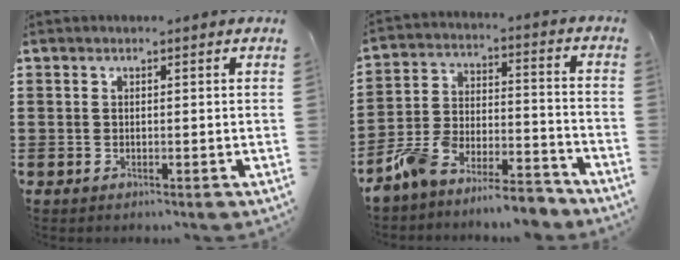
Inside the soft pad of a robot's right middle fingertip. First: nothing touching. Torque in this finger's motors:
{"motor_torque": [1.77, -0.37, 0.23, 0.16]}